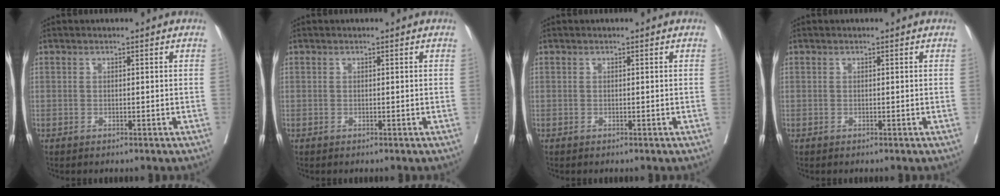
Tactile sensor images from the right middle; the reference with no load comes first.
{"total": 0.0}
{"total": 0.0}
{"total": 0.0}